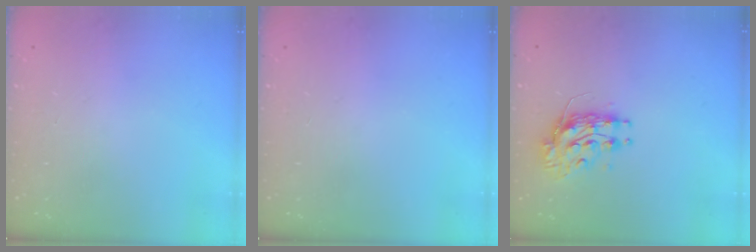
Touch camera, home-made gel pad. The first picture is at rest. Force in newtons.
{"total": 0.0}
{"total": 9.3, "press": 9.2, "slide": 0.6}